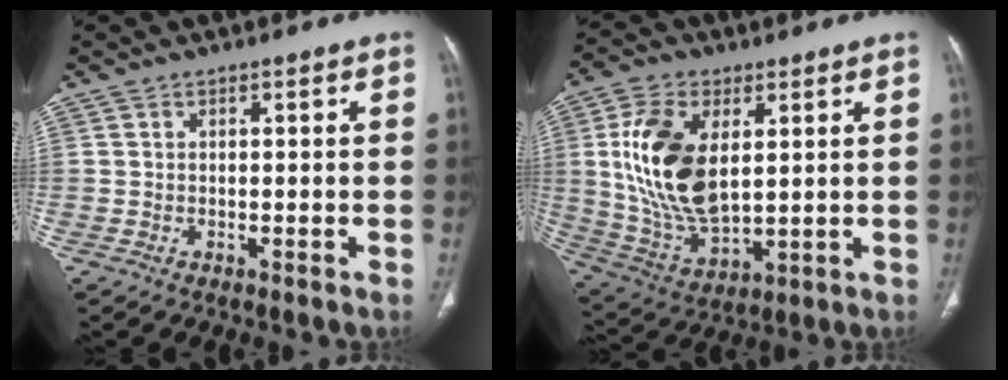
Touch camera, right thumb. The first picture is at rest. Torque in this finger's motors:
{"motor_torque": [-0.29, 0.95, 1.53, 0.13, 0.50]}